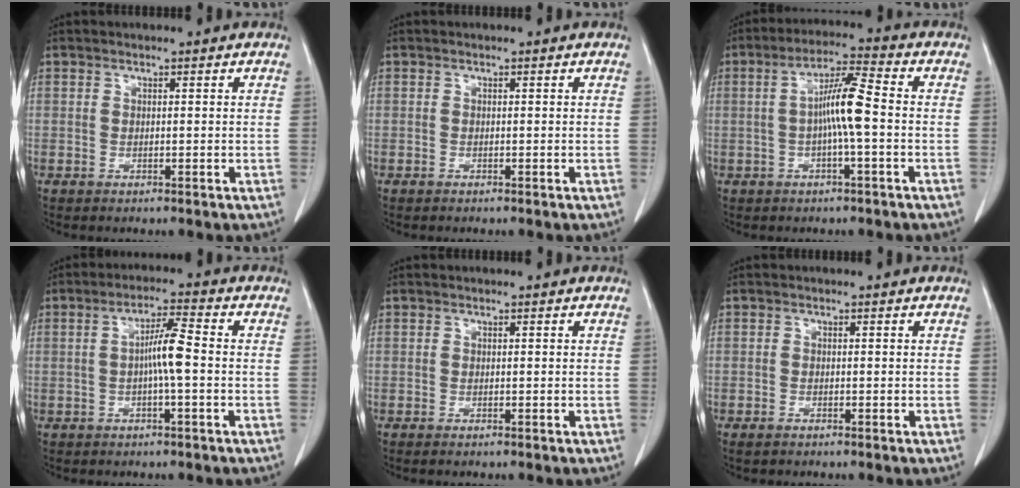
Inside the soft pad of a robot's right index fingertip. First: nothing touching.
{"total": 0.0}
{"total": 7.5, "force": [-0.6, 0.3, 7.5], "torque": [-0.139, 0.013, -0.015]}
{"total": 5.3, "force": [-0.6, 0.1, 5.3], "torque": [-0.095, 0.010, -0.011]}
{"total": 0.6, "force": [-0.5, 0.1, 0.3], "torque": [-0.012, -0.002, -0.006]}
{"total": 1.0, "force": [-0.8, 0.4, 0.4], "torque": [-0.011, -0.001, -0.011]}